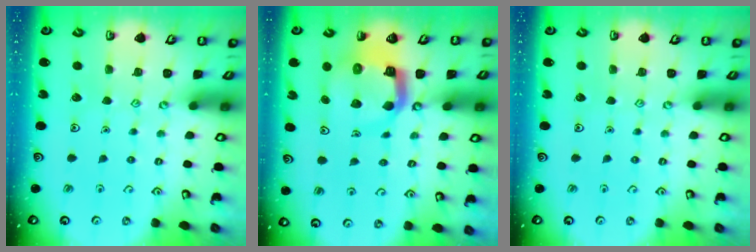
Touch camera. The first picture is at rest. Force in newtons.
{"total": 9.7, "press": 9.6, "slide": 1.3}
{"total": 0.0}